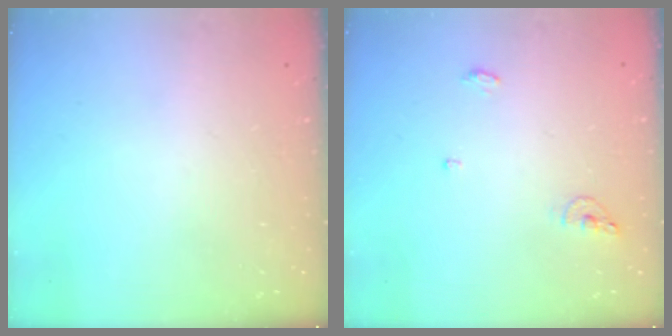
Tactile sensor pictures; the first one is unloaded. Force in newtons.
{"total": 6.4, "press": 6.3, "slide": 1.5}